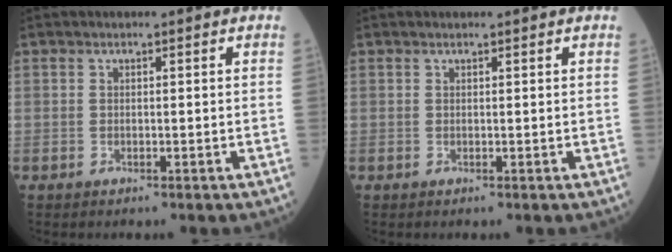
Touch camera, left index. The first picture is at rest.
{"total": 0.9, "force": [0.8, 0.0, 0.3], "torque": [-0.007, 0.008, 0.014]}